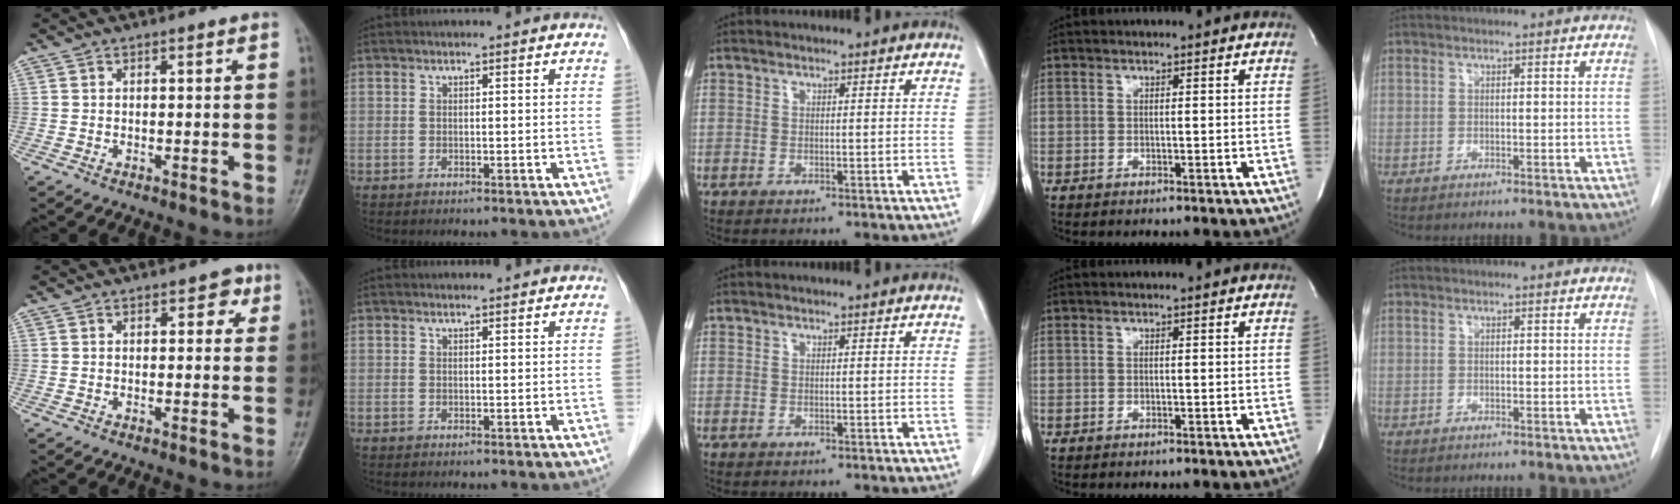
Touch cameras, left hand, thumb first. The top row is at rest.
{"thumb": {"total": 2.7, "force": [1.2, 1.7, 1.7], "torque": [0.000, 0.000, 0.010]}, "index": {"total": 1.1, "force": [1.1, 0.1, 0.2], "torque": [-0.009, 0.006, 0.017]}}